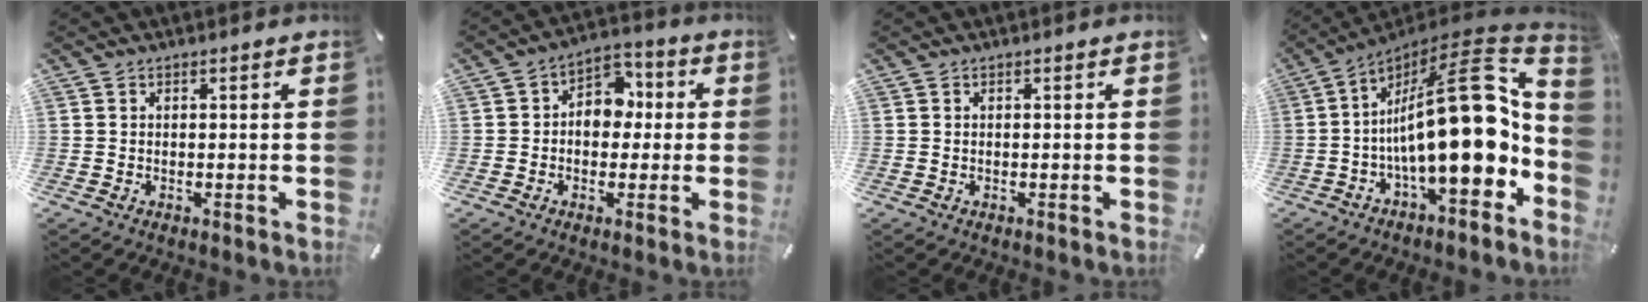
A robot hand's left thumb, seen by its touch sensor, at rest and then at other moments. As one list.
[{"total": 6.9, "force": [-0.2, 5.9, 3.6], "torque": [-0.055, 0.008, -0.008]}, {"total": 0.0}, {"total": 29.3, "force": [0.5, 11.3, 27.0], "torque": [-0.443, -0.035, 0.006]}]